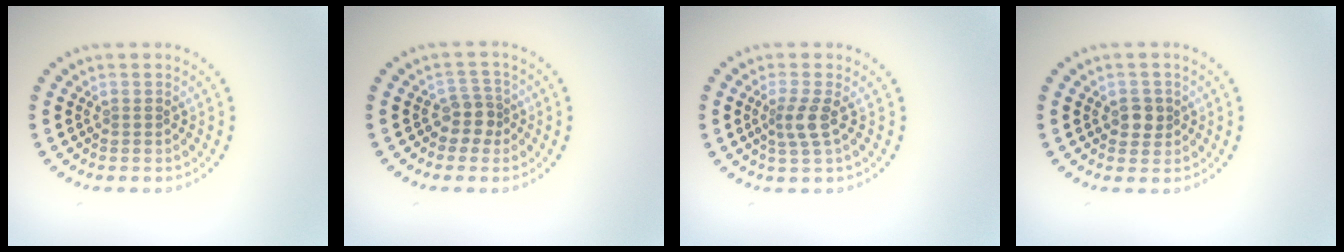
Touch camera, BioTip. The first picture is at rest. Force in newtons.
{"total": 2.2, "press": 1.7, "slide": 1.4}
{"total": 2.1, "press": 1.6, "slide": 1.4}
{"total": 1.8, "press": 1.7, "slide": 0.6}